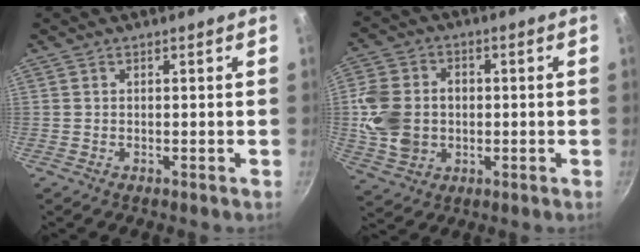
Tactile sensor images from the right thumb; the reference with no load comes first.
{"total": 12.1, "force": [-0.4, 9.8, 7.1], "torque": [-0.123, 0.010, -0.005]}